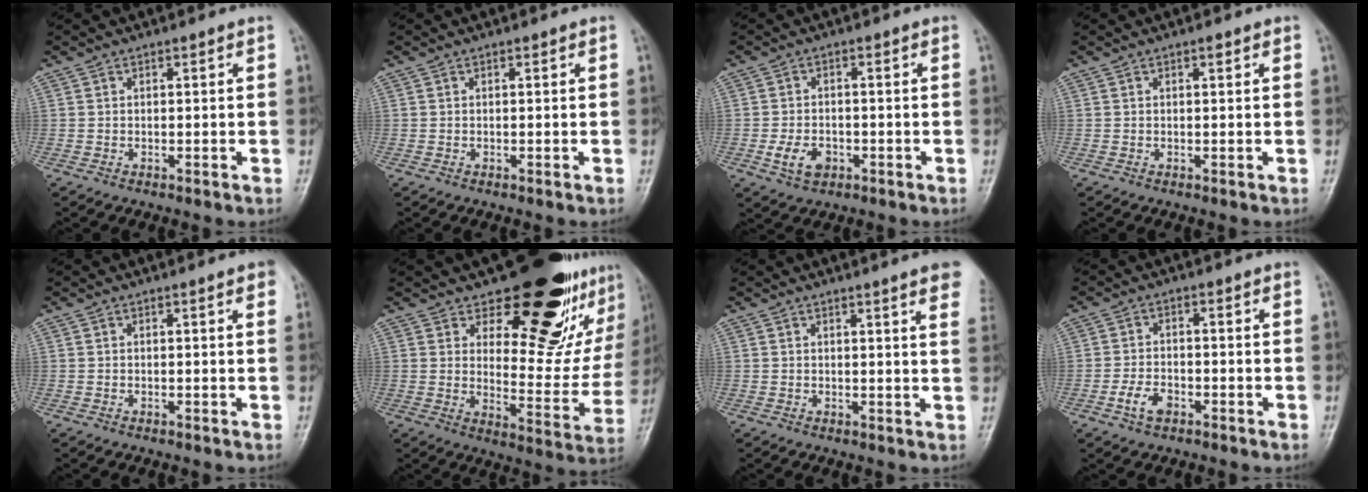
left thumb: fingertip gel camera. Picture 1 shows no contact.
{"total": 0.0}
{"total": 5.0, "force": [-1.9, 3.6, 2.9], "torque": [-0.044, 0.006, -0.032]}
{"total": 0.7, "force": [0.3, 0.3, 0.5], "torque": [-0.002, 0.002, 0.003]}
{"total": 2.1, "force": [1.1, 0.4, 1.7], "torque": [-0.013, 0.005, 0.009]}
{"total": 22.5, "force": [14.4, 9.7, 14.2], "torque": [-0.130, -0.108, 0.197]}
{"total": 8.3, "force": [5.5, 0.7, 6.1], "torque": [-0.061, -0.010, 0.050]}
{"total": 4.1, "force": [-2.1, 2.5, 2.4], "torque": [-0.039, 0.014, -0.042]}